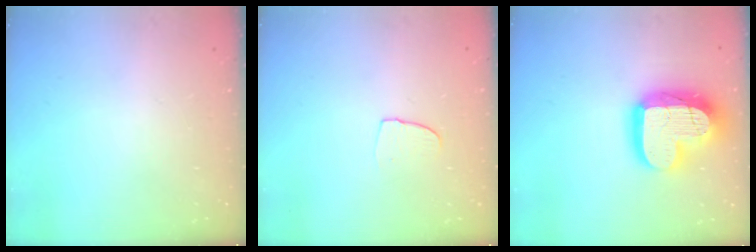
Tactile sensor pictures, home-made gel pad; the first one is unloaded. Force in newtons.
{"total": 5.0, "press": 4.9, "slide": 0.5}
{"total": 21.7, "press": 21.6, "slide": 1.9}